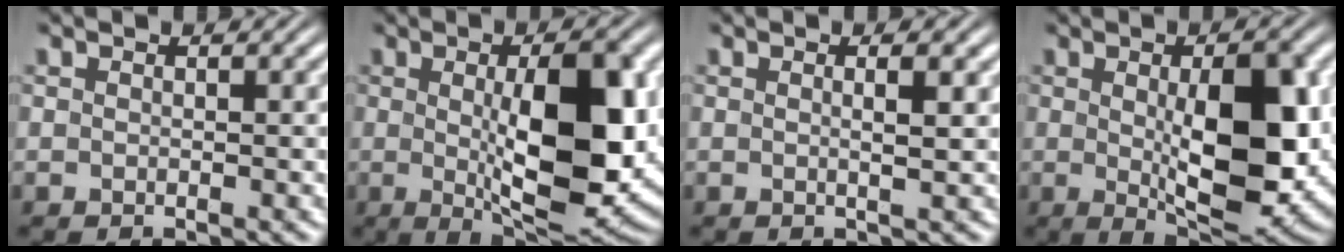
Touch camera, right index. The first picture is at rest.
{"total": 11.7, "force": [0.2, 3.6, 11.1], "torque": [-0.173, -0.021, 0.019]}
{"total": 1.5, "force": [0.3, -0.2, 1.5], "torque": [-0.021, -0.003, 0.004]}
{"total": 10.1, "force": [0.1, 3.3, 9.6], "torque": [-0.149, -0.023, 0.017]}